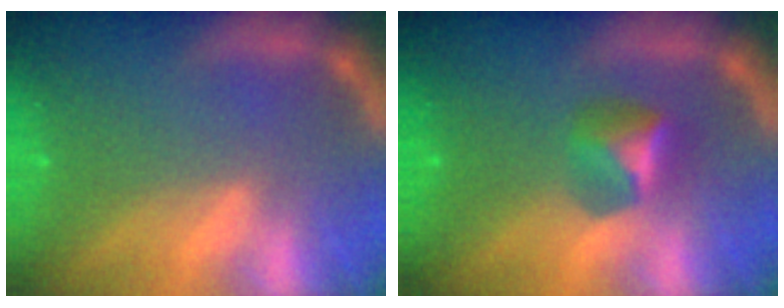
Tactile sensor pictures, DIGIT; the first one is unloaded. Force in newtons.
{"total": 2.9}